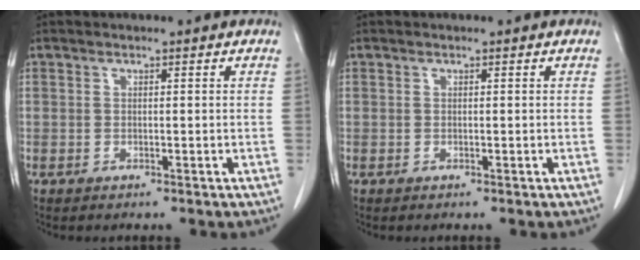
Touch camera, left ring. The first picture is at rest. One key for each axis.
{"total": 0.0}